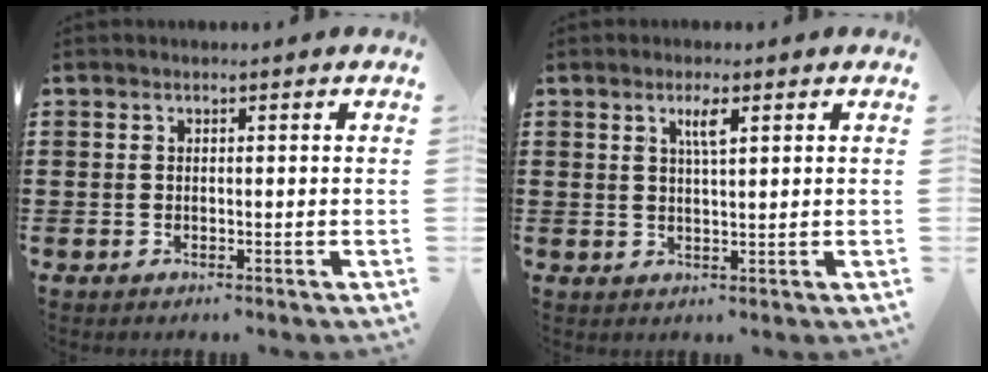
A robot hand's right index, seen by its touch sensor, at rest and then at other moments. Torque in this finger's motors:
{"motor_torque": [0.13, -0.04, 0.03, 0.06]}